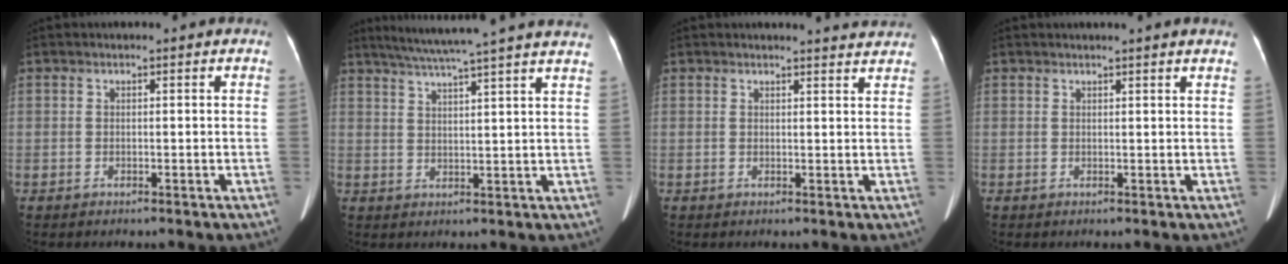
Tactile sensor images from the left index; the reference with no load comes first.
{"total": 18.0, "force": [15.5, -1.3, 9.1], "torque": [-0.154, 0.006, 0.200]}
{"total": 4.8, "force": [4.7, 0.1, 0.8], "torque": [-0.013, -0.009, 0.035]}
{"total": 3.8, "force": [3.4, -0.5, 1.7], "torque": [-0.023, 0.011, 0.031]}